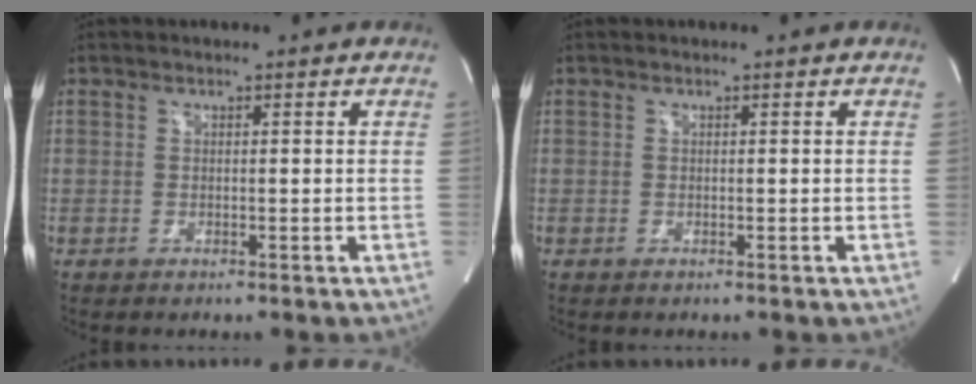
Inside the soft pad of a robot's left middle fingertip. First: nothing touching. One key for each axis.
{"total": 0.0}